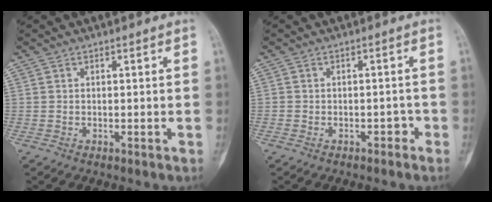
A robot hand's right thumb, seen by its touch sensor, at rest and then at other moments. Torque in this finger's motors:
{"motor_torque": [0.06, -0.40, -0.16, -0.06, -0.03]}